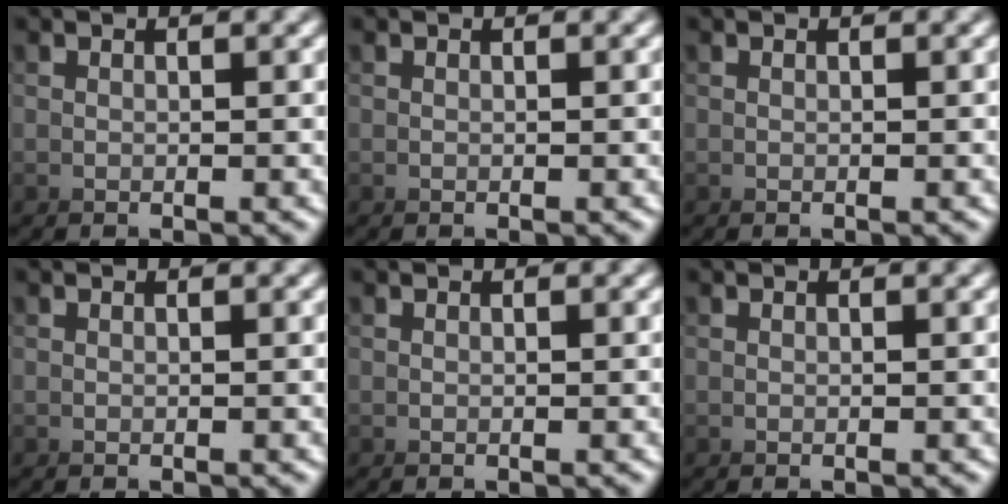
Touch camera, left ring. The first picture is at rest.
{"total": 0.0}
{"total": 0.0}
{"total": 0.0}
{"total": 0.0}
{"total": 0.0}